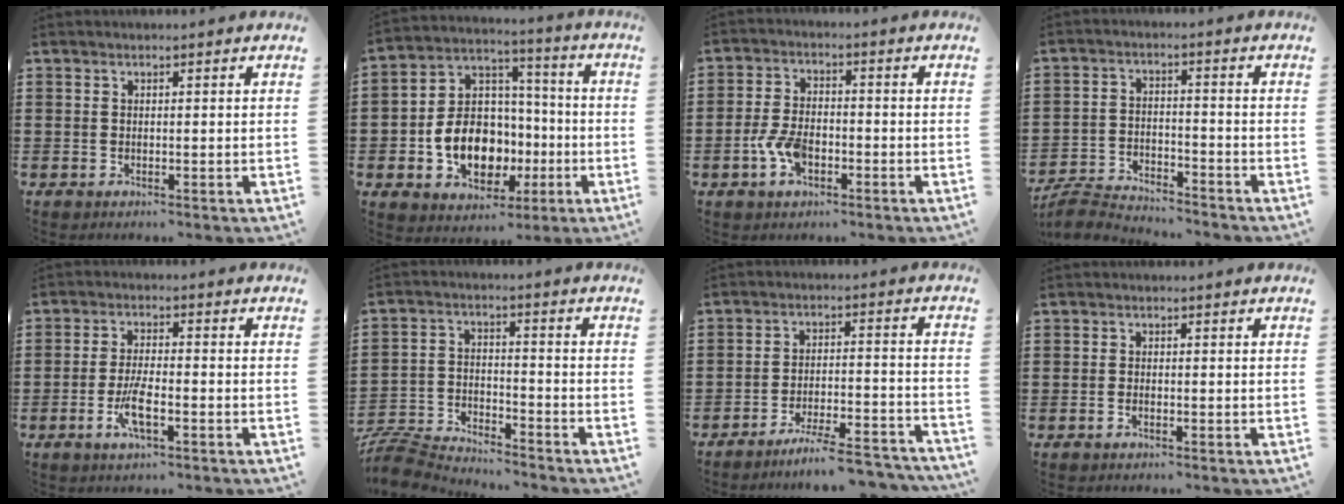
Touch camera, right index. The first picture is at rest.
{"total": 11.9, "force": [-3.3, 9.1, 6.9], "torque": [-0.154, 0.010, -0.056]}
{"total": 5.4, "force": [-2.1, 2.9, 4.0], "torque": [-0.097, -0.001, -0.042]}
{"total": 4.8, "force": [-4.7, 0.5, 0.7], "torque": [-0.027, 0.001, -0.099]}
{"total": 4.9, "force": [-2.1, 1.3, 4.3], "torque": [-0.097, -0.008, -0.044]}
{"total": 7.2, "force": [-7.1, 0.9, 0.7], "torque": [-0.029, 0.008, -0.145]}
{"total": 6.8, "force": [-6.1, 0.0, 2.9], "torque": [-0.048, -0.002, -0.115]}
{"total": 0.5, "force": [-0.4, 0.2, 0.3], "torque": [-0.008, -0.004, -0.006]}